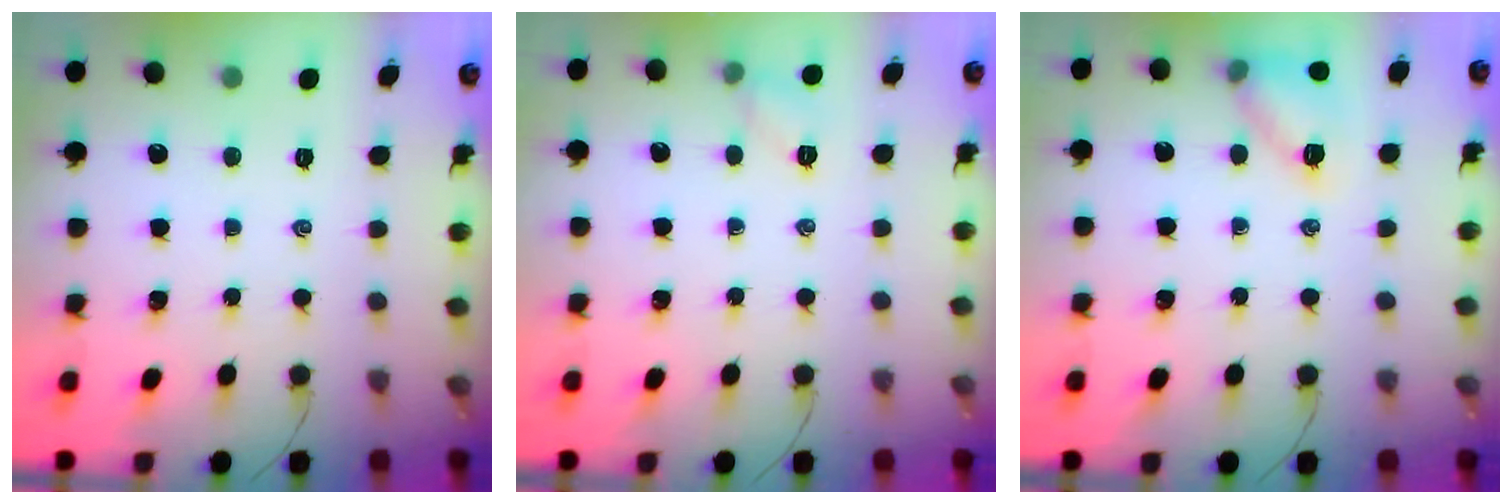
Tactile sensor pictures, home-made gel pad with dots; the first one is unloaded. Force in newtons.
{"total": 5.7, "press": 5.5, "slide": 1.5}
{"total": 11.6, "press": 11.4, "slide": 2.2}